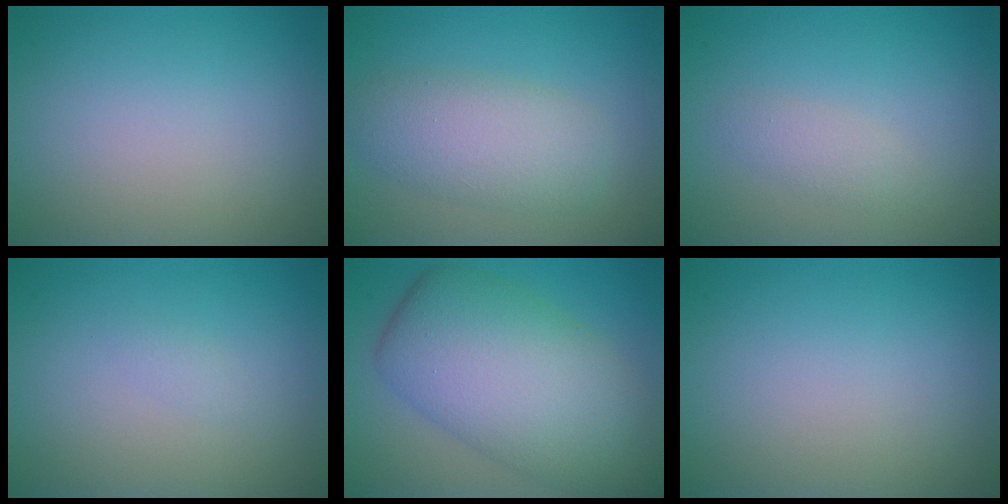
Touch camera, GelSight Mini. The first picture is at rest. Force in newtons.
{"total": 4.9, "press": 4.9, "slide": 0.1}
{"total": 1.4, "press": 1.4, "slide": 0.1}
{"total": 0.6, "press": 0.6, "slide": 0.1}
{"total": 11.1, "press": 11.1, "slide": 0.5}
{"total": 0.0}